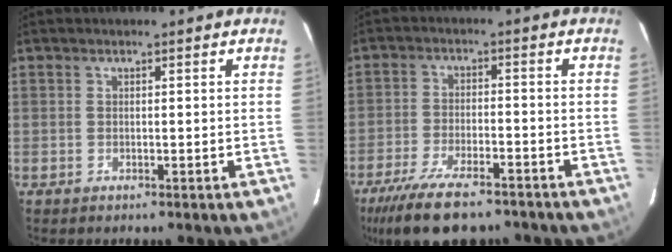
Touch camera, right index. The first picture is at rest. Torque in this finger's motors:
{"motor_torque": [1.22, -0.92, 0.59, 0.12]}